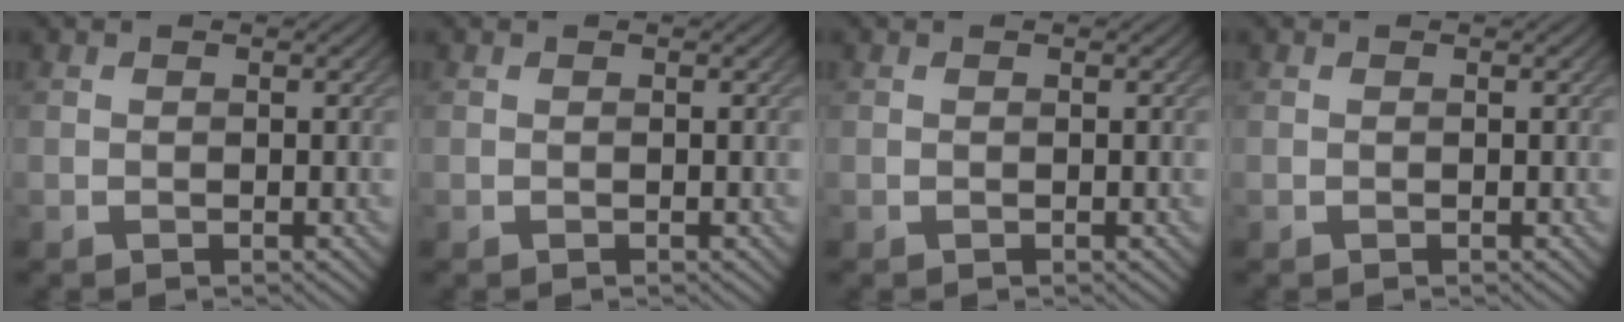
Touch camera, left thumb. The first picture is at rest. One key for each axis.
{"total": 0.0}
{"total": 0.0}
{"total": 0.0}